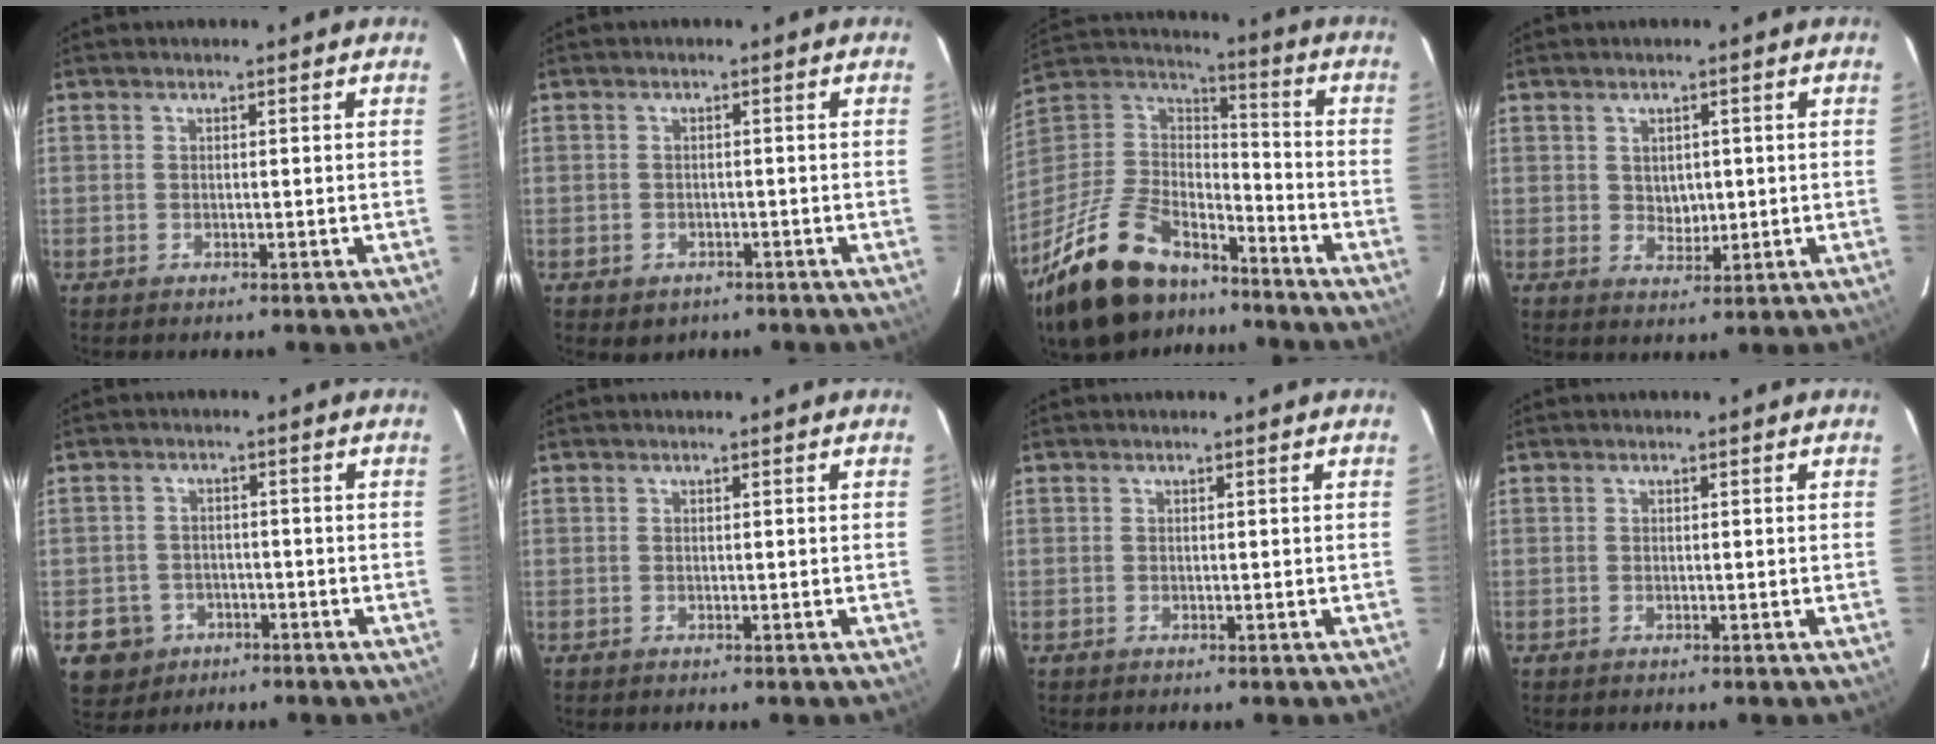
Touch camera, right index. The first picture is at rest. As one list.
[{"total": 3.0, "force": [-1.6, 2.5, 0.9], "torque": [-0.025, -0.001, -0.014]}, {"total": 26.8, "force": [-19.0, 12.9, 13.9], "torque": [-0.299, 0.003, -0.302]}, {"total": 3.5, "force": [0.5, 2.8, 2.0], "torque": [-0.029, 0.002, 0.013]}, {"total": 6.9, "force": [-3.0, 6.0, 1.3], "torque": [-0.048, 0.019, -0.037]}, {"total": 0.0}, {"total": 0.0}, {"total": 0.0}]